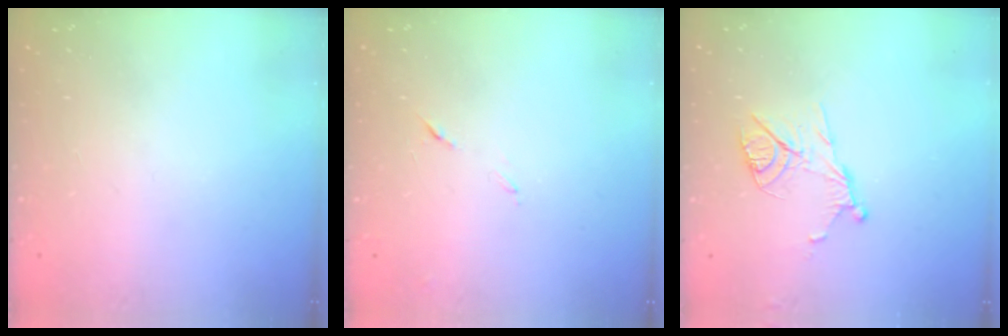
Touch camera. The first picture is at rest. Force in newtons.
{"total": 6.1, "press": 6.1, "slide": 0.6}
{"total": 10.9, "press": 10.9, "slide": 0.4}